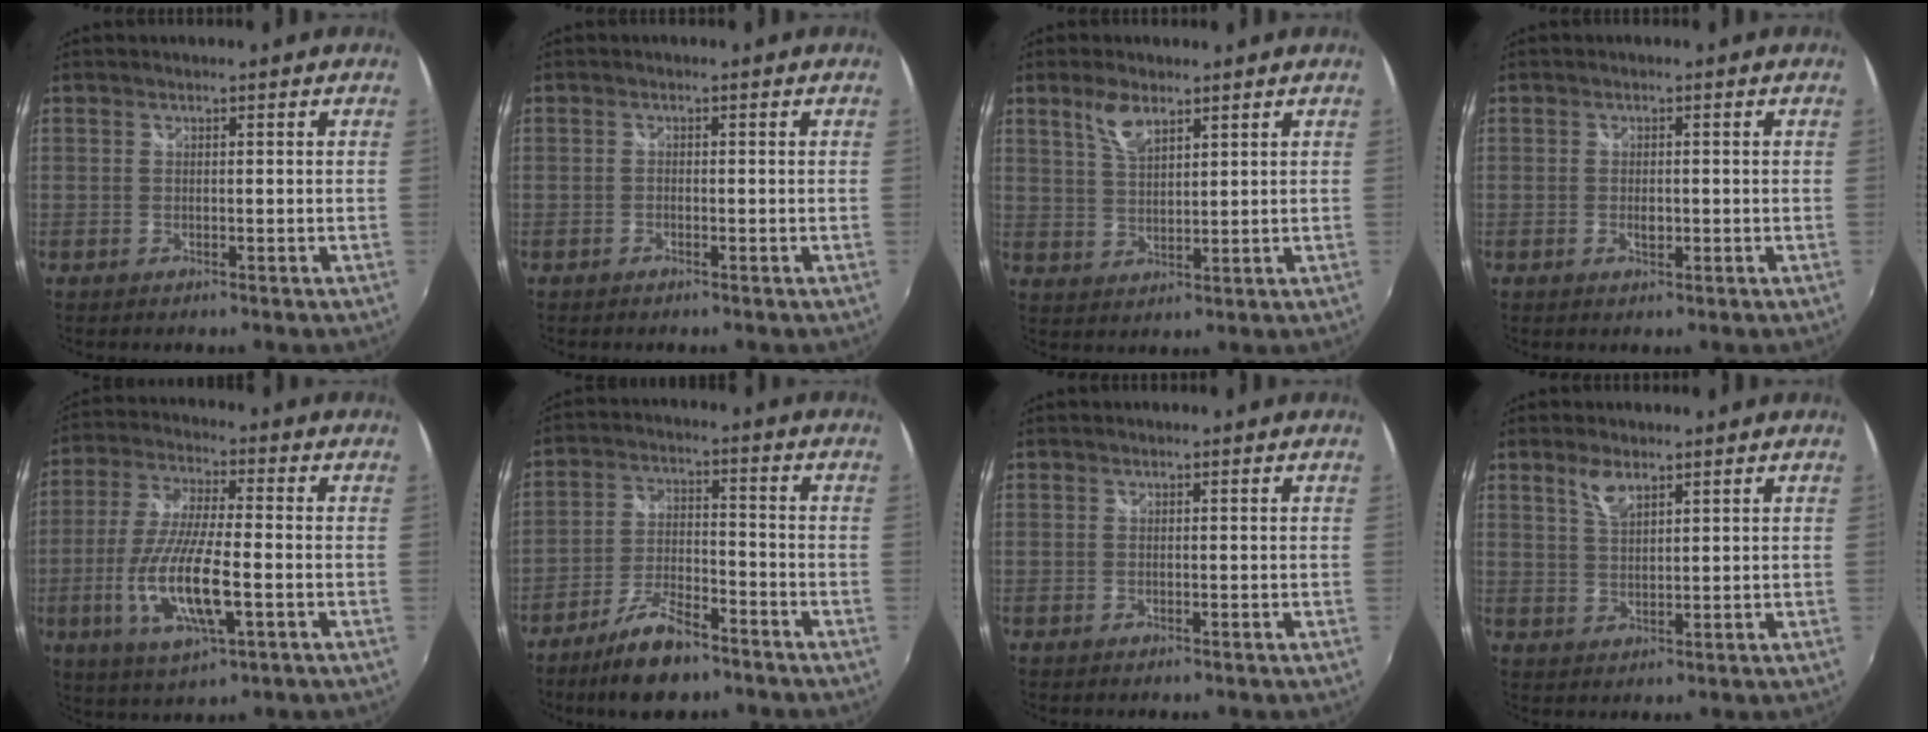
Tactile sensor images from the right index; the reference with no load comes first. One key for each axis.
{"total": 0.6, "fx": -0.5, "fy": 0.3, "fz": 0.2, "tx": -0.005, "ty": -0.001, "tz": -0.013}
{"total": 5.5, "fx": 3.6, "fy": 2.2, "fz": 3.6, "tx": -0.067, "ty": 0.004, "tz": 0.071}
{"total": 1.8, "fx": -0.4, "fy": 1.1, "fz": 1.4, "tx": -0.024, "ty": -0.001, "tz": -0.006}
{"total": 14.4, "fx": -4.0, "fy": 3.8, "fz": 13.3, "tx": -0.274, "ty": -0.017, "tz": -0.073}
{"total": 10.7, "fx": -8.0, "fy": 3.5, "fz": 6.2, "tx": -0.136, "ty": -0.006, "tz": -0.141}
{"total": 0.0}
{"total": 4.1, "fx": 2.7, "fy": 1.5, "fz": 2.6, "tx": -0.049, "ty": 0.001, "tz": 0.051}